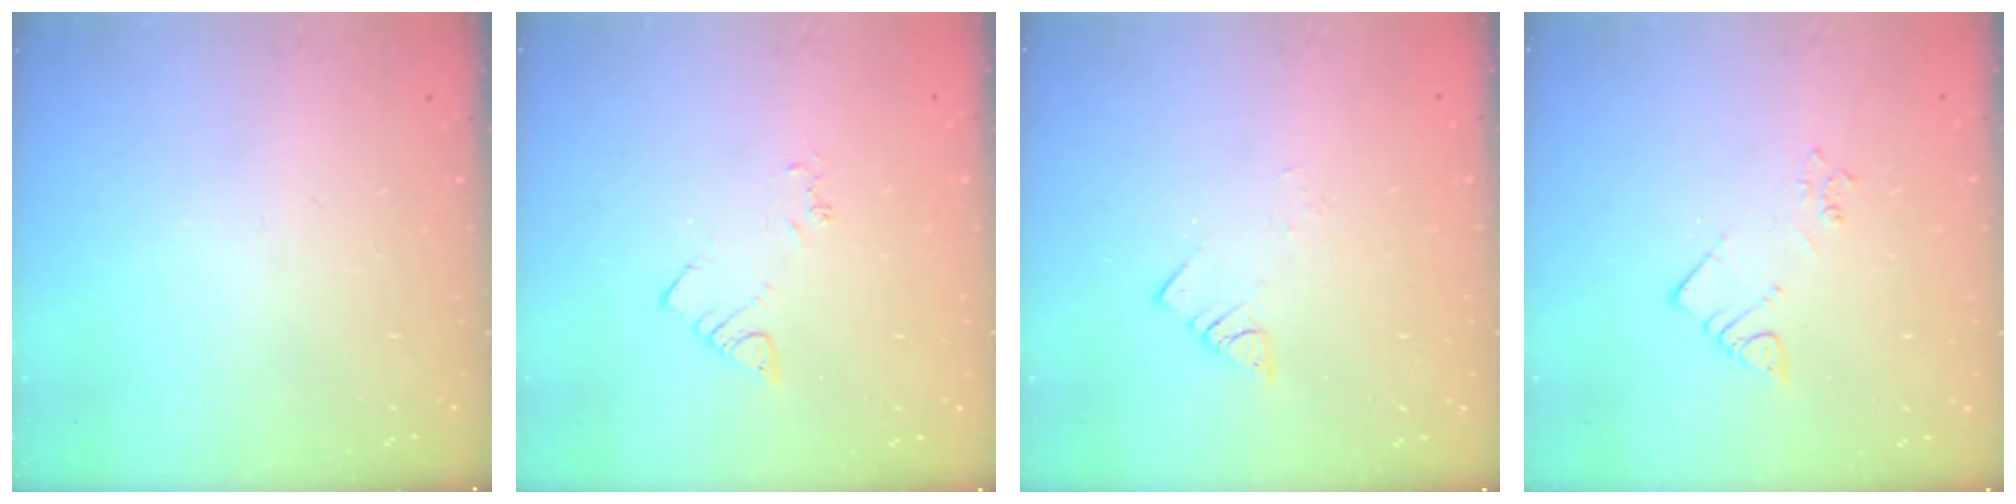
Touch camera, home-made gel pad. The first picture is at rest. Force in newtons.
{"total": 3.2, "press": 3.2, "slide": 0.5}
{"total": 2.7, "press": 2.7, "slide": 0.4}
{"total": 3.7, "press": 3.7, "slide": 0.5}